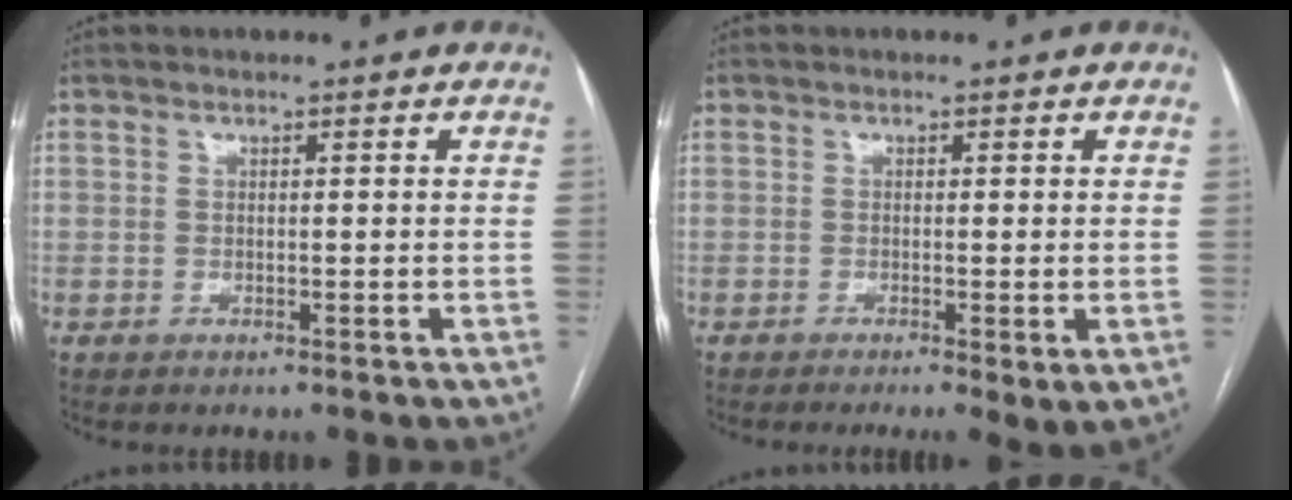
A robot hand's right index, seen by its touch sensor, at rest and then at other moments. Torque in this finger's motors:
{"motor_torque": [0.14, -0.25, 0.12, 0.03]}